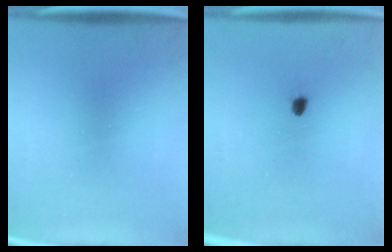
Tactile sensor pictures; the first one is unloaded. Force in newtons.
{"total": 1.0}